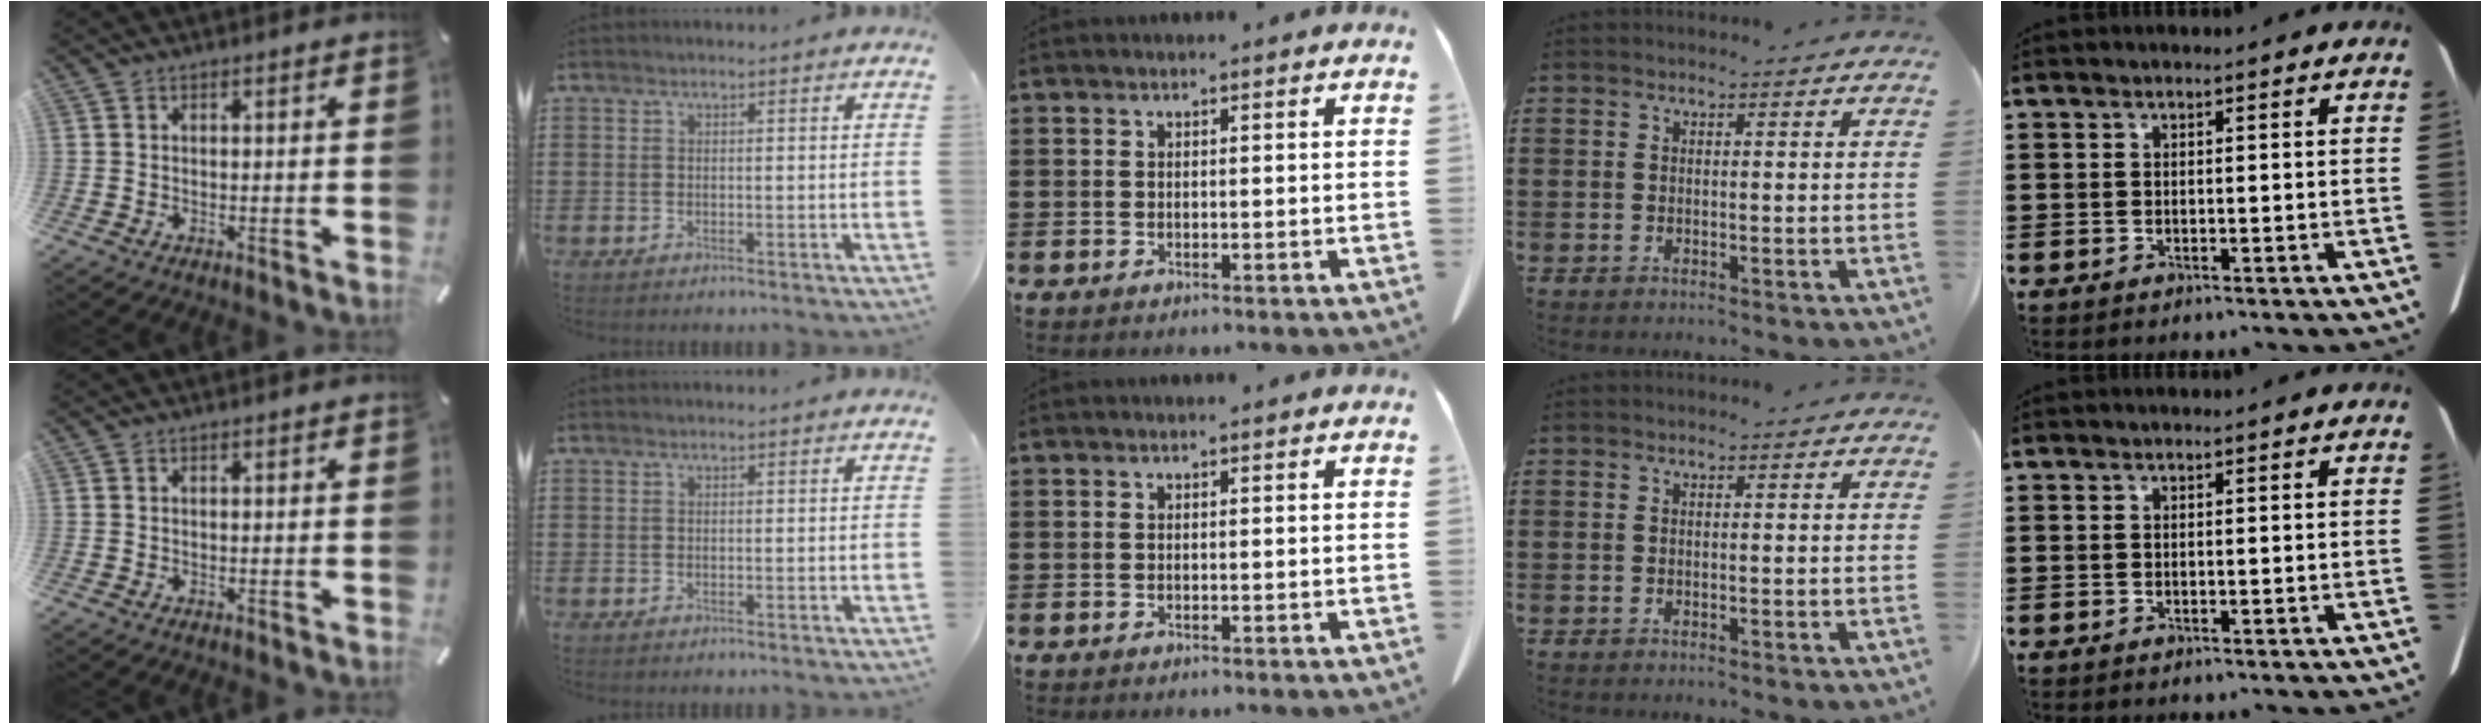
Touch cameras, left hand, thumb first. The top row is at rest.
{}